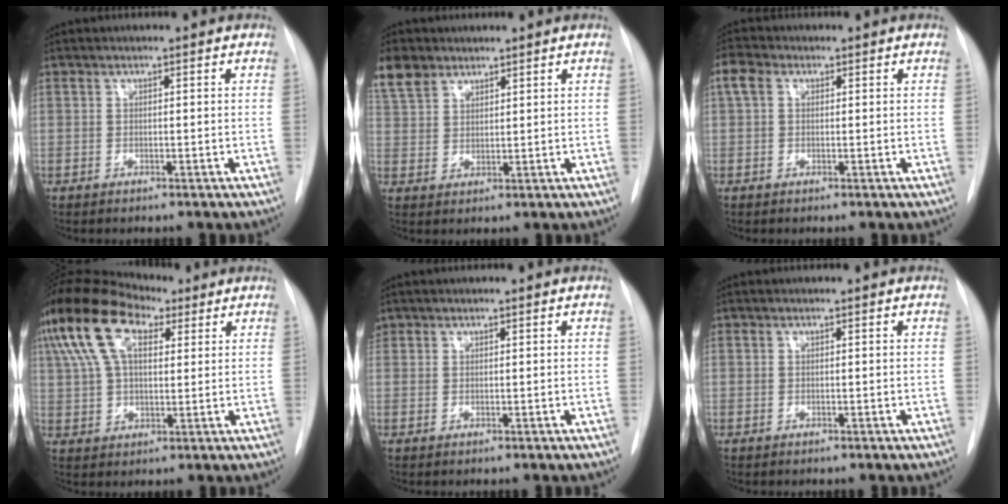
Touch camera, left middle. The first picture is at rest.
{"total": 6.1, "force": [4.7, 3.5, 1.9], "torque": [-0.044, 0.014, 0.101]}
{"total": 2.8, "force": [0.9, 2.0, 1.7], "torque": [-0.044, 0.022, 0.019]}
{"total": 14.6, "force": [7.2, 7.2, 10.5], "torque": [-0.233, 0.056, 0.134]}
{"total": 1.3, "force": [0.8, 1.0, 0.1], "torque": [0.001, 0.013, 0.014]}
{"total": 0.0}